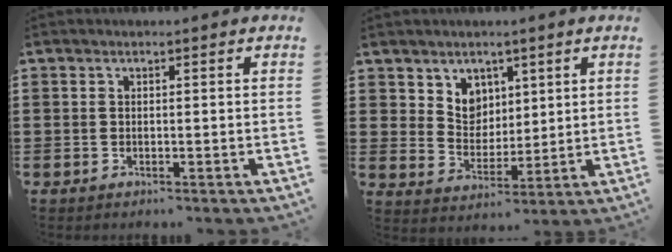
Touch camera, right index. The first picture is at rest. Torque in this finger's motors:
{"motor_torque": [0.67, 0.67, 0.13, 0.05]}